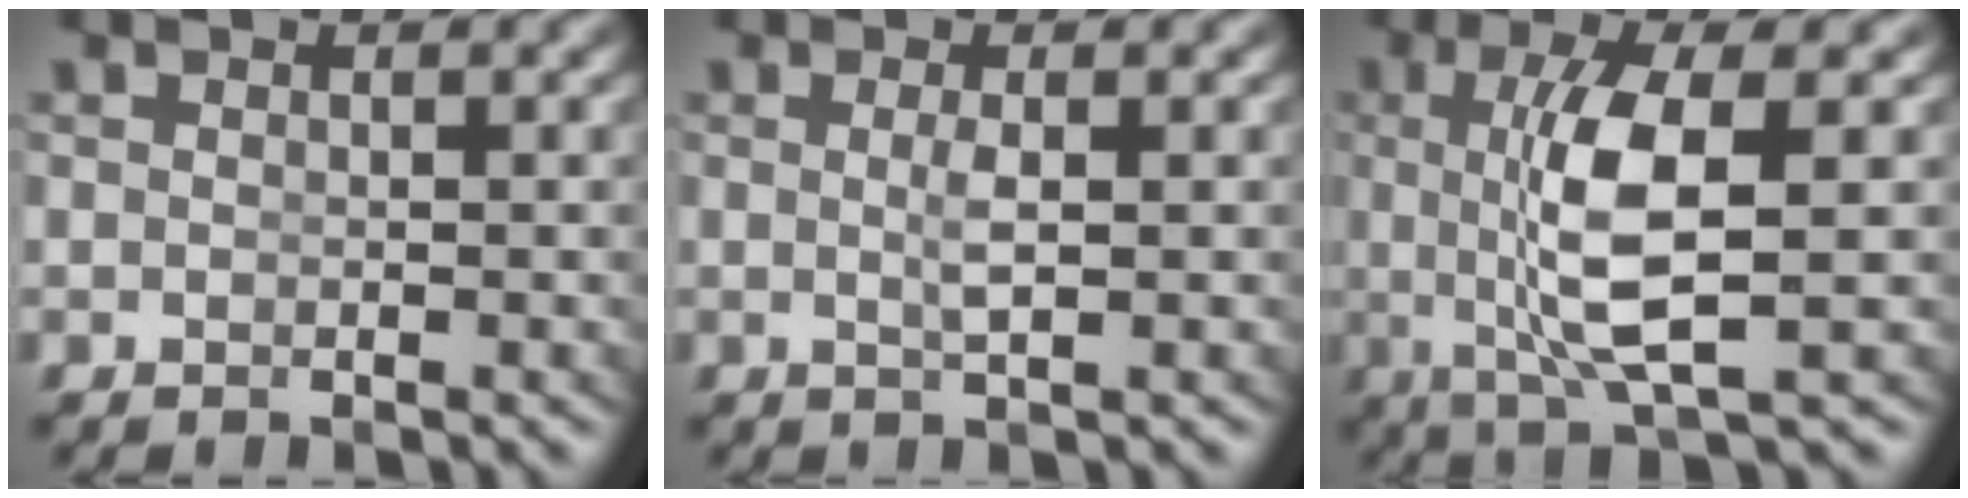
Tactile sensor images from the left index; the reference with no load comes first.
{"total": 1.4, "force": [-0.1, -0.4, 1.3], "torque": [-0.028, -0.012, 0.006]}
{"total": 6.3, "force": [0.2, 0.9, 6.2], "torque": [-0.124, -0.013, 0.015]}